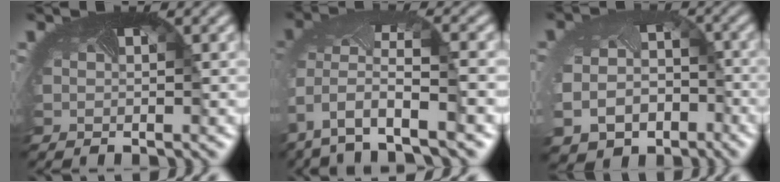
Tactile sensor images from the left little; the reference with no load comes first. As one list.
[{"total": 8.9, "force": [-3.6, 4.6, 6.7], "torque": [-0.181, -0.025, -0.046]}, {"total": 10.1, "force": [-4.5, 8.1, 4.1], "torque": [-0.096, -0.063, -0.056]}]